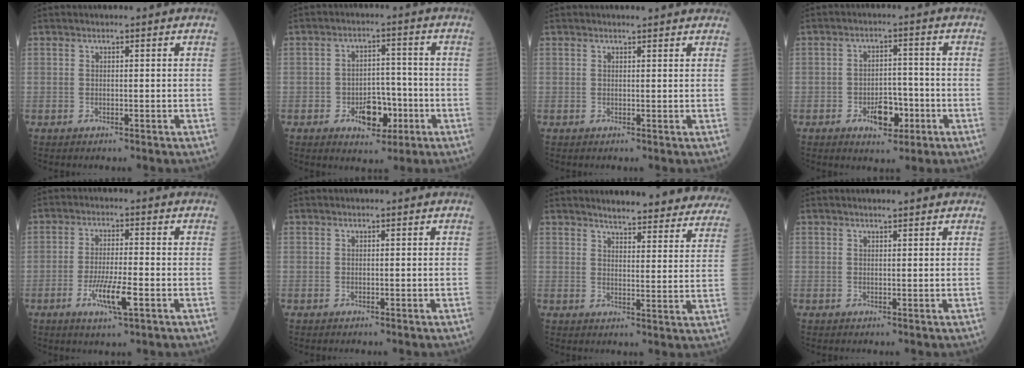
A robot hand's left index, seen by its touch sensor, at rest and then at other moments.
{"total": 6.4, "force": [-2.7, 3.8, 4.4], "torque": [-0.063, 0.013, -0.039]}
{"total": 3.0, "force": [2.7, 0.6, 1.1], "torque": [-0.017, 0.012, 0.026]}
{"total": 5.5, "force": [-2.5, 2.9, 3.9], "torque": [-0.059, 0.008, -0.037]}
{"total": 6.3, "force": [-2.6, 0.6, 5.7], "torque": [-0.110, -0.009, -0.047]}
{"total": 0.0}
{"total": 21.5, "force": [19.9, 3.8, 7.0], "torque": [-0.069, -0.055, 0.219]}
{"total": 2.1, "force": [1.7, 0.3, 1.2], "torque": [-0.017, 0.013, 0.023]}